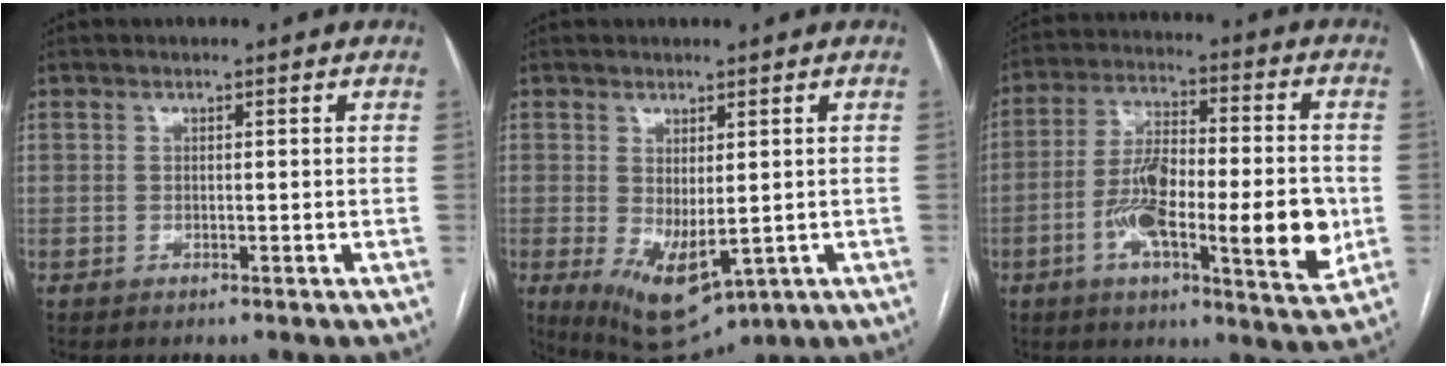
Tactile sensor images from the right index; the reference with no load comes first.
{"total": 10.0, "force": [-2.7, 4.4, 8.5], "torque": [-0.148, -0.022, -0.020]}
{"total": 17.5, "force": [-3.8, 4.2, 16.6], "torque": [-0.264, 0.007, -0.059]}